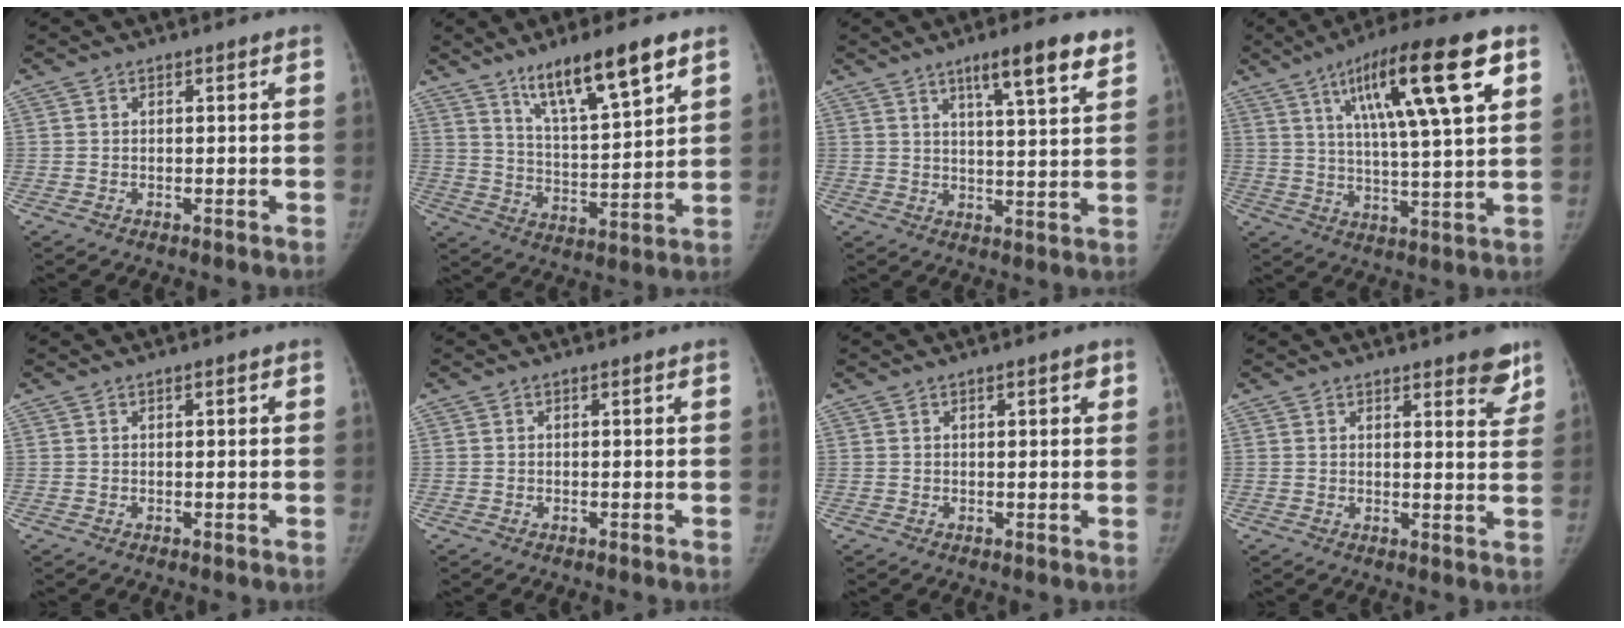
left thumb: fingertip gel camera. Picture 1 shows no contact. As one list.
[{"total": 14.3, "force": [9.2, 3.0, 10.6], "torque": [-0.163, -0.047, 0.165]}, {"total": 10.1, "force": [6.6, 1.5, 7.5], "torque": [-0.098, -0.033, 0.097]}, {"total": 19.9, "force": [8.4, 3.6, 17.7], "torque": [-0.274, -0.011, 0.133]}, {"total": 0.8, "force": [0.2, 0.3, 0.7], "torque": [-0.009, 0.002, 0.004]}, {"total": 0.0}, {"total": 2.3, "force": [1.0, 0.8, 1.9], "torque": [-0.019, 0.000, 0.011]}, {"total": 5.7, "force": [4.0, 1.8, 3.7], "torque": [-0.021, -0.024, 0.046]}]